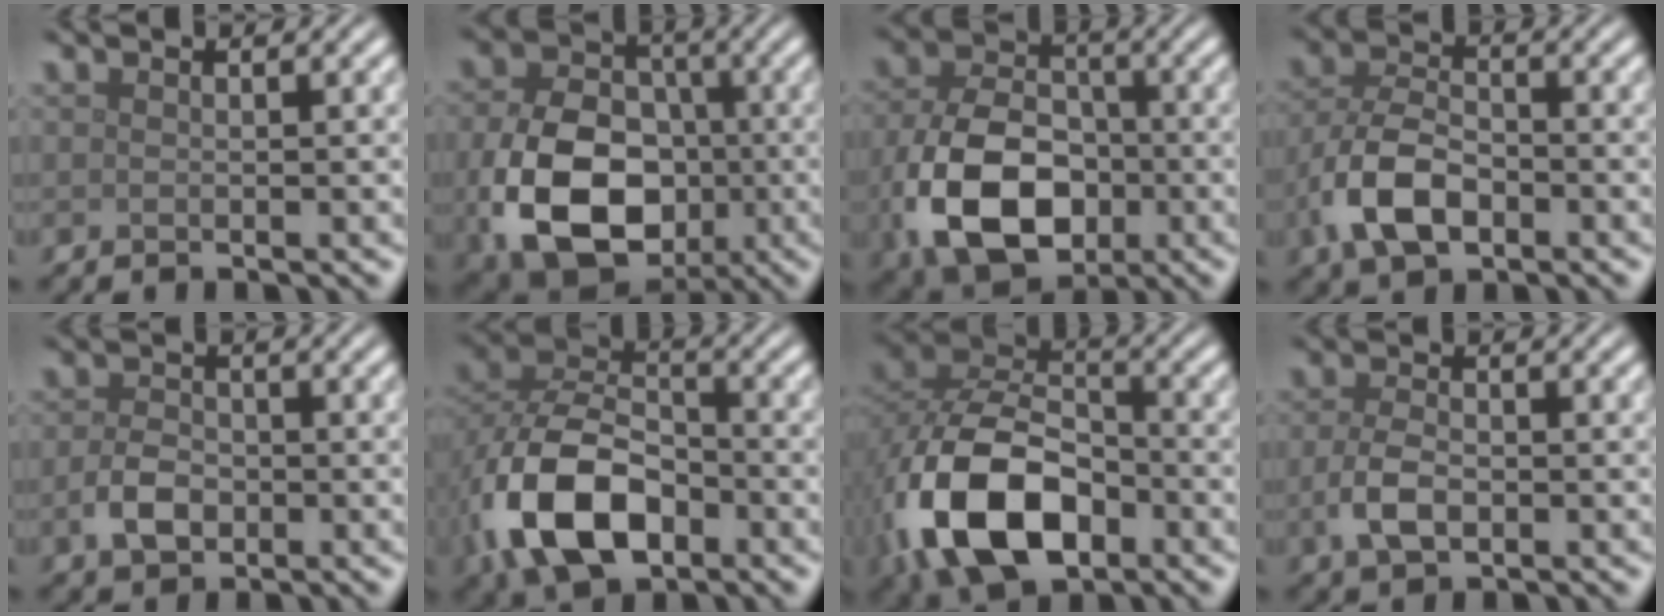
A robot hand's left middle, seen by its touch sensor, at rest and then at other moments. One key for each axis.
{"total": 12.1, "fx": -2.7, "fy": 8.8, "fz": 7.9, "tx": -0.160, "ty": -0.034, "tz": -0.046}
{"total": 11.0, "fx": -3.1, "fy": 7.5, "fz": 7.4, "tx": -0.165, "ty": -0.020, "tz": -0.059}
{"total": 6.3, "fx": -2.5, "fy": 3.8, "fz": 4.5, "tx": -0.097, "ty": -0.002, "tz": -0.056}
{"total": 3.0, "fx": -1.0, "fy": 2.1, "fz": 1.9, "tx": -0.038, "ty": -0.001, "tz": -0.022}
{"total": 10.4, "fx": -3.8, "fy": 6.5, "fz": 7.1, "tx": -0.156, "ty": -0.006, "tz": -0.075}
{"total": 12.8, "fx": -4.7, "fy": 8.0, "fz": 8.8, "tx": -0.201, "ty": -0.019, "tz": -0.088}
{"total": 3.2, "fx": -0.8, "fy": 1.9, "fz": 2.5, "tx": -0.053, "ty": -0.004, "tz": -0.016}